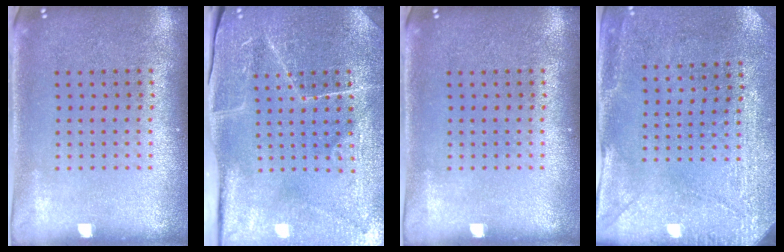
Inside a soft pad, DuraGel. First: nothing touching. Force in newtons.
{"total": 3.8, "press": 3.7, "slide": 0.2}
{"total": 0.0}
{"total": 3.0, "press": 2.6, "slide": 1.4}